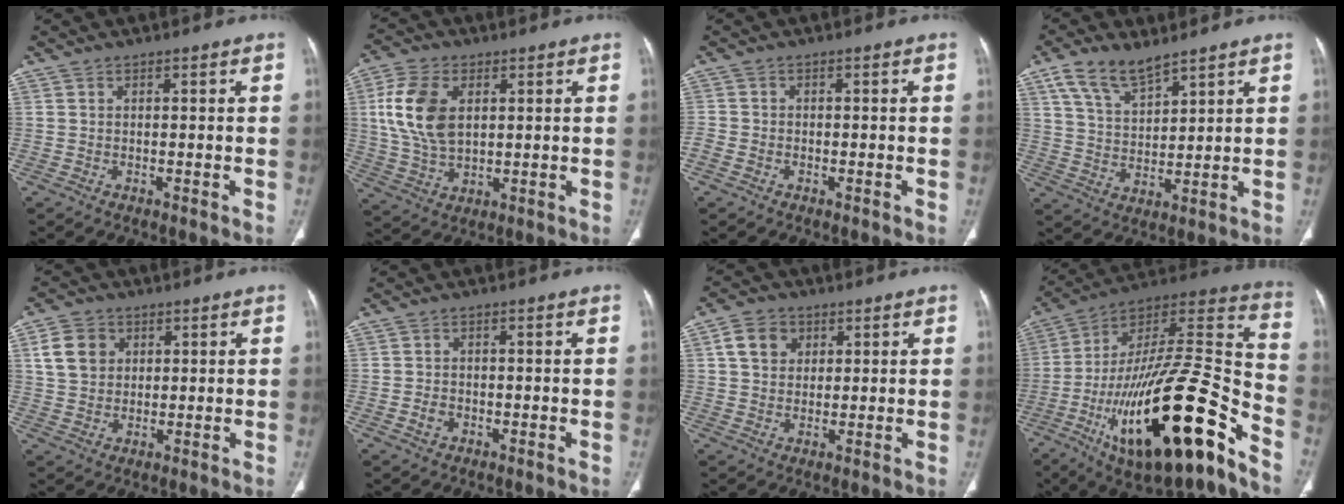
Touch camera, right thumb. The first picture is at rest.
{"total": 12.2, "force": [2.7, 7.6, 9.1], "torque": [-0.179, 0.000, 0.054]}
{"total": 2.3, "force": [-1.2, 1.5, 1.2], "torque": [-0.031, 0.005, -0.025]}
{"total": 9.0, "force": [6.3, 3.8, 5.3], "torque": [-0.087, -0.028, 0.128]}
{"total": 7.1, "force": [2.2, 5.8, 3.5], "torque": [-0.043, 0.000, 0.042]}
{"total": 2.1, "force": [-0.9, 1.6, 1.0], "torque": [-0.015, 0.007, -0.013]}
{"total": 6.1, "force": [2.1, 4.9, 2.9], "torque": [-0.028, 0.001, 0.034]}
{"total": 33.2, "force": [-16.3, 9.5, 27.3], "torque": [-0.446, 0.069, -0.265]}